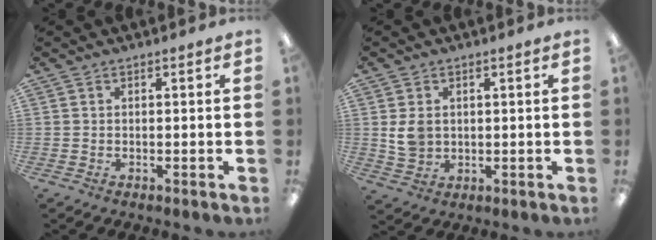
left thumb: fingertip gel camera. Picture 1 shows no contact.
{"total": 5.2, "force": [1.3, 4.1, 2.8], "torque": [-0.057, 0.002, 0.024]}